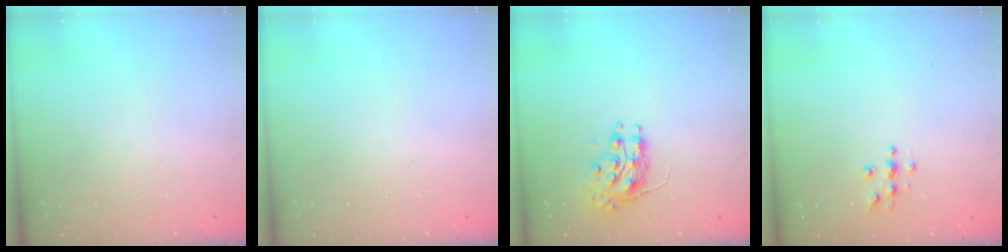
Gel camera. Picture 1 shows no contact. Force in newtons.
{"total": 0.0}
{"total": 8.7, "press": 8.7, "slide": 0.8}
{"total": 3.9, "press": 3.9, "slide": 0.3}